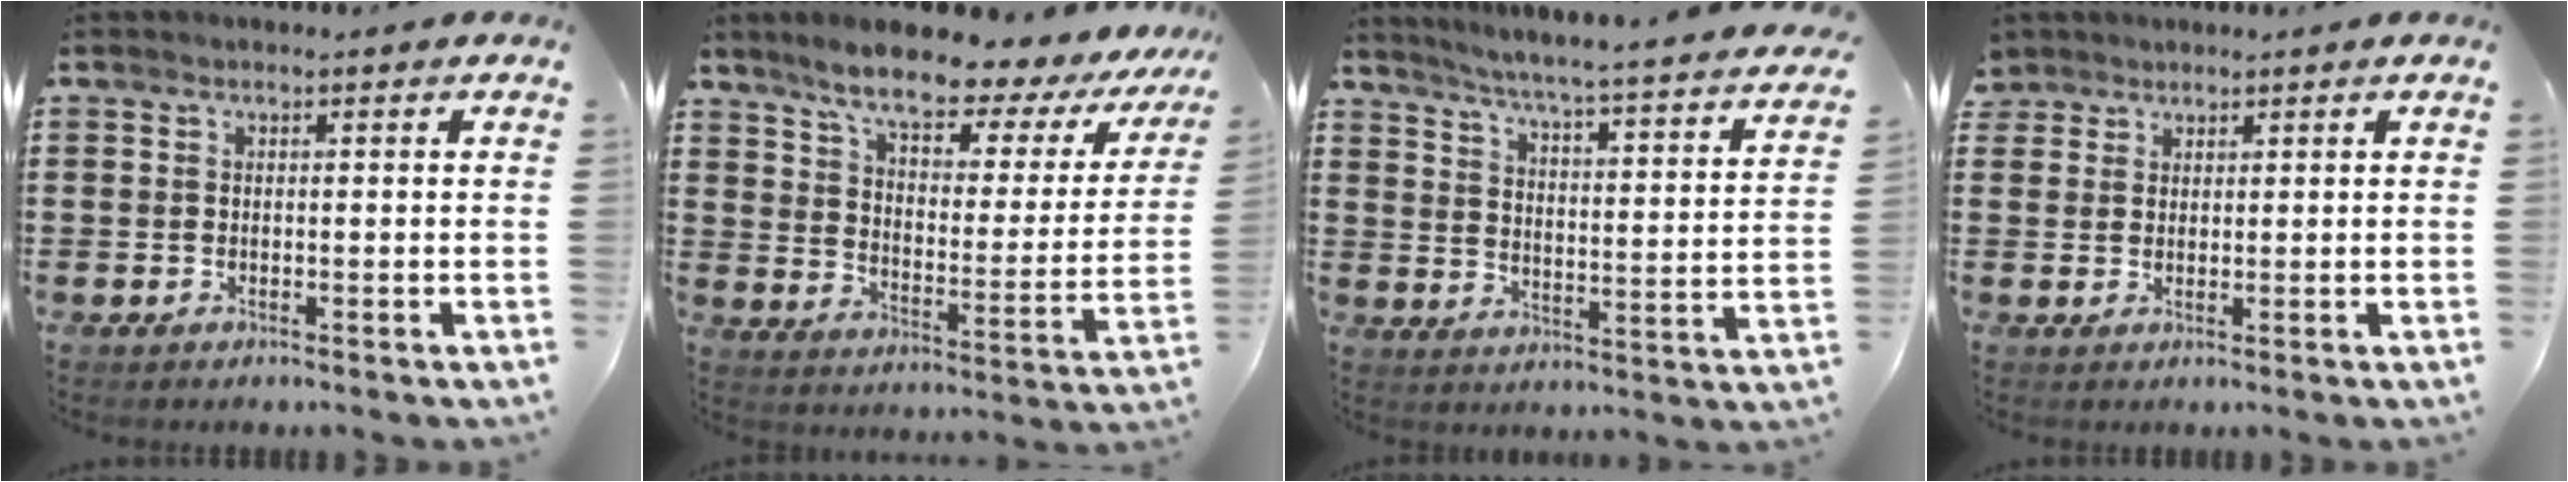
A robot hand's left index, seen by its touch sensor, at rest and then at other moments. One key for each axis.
{"total": 8.6, "fx": 7.0, "fy": 1.3, "fz": 4.9, "tx": -0.110, "ty": -0.042, "tz": 0.109}
{"total": 4.2, "fx": 3.7, "fy": -0.9, "fz": 1.8, "tx": -0.055, "ty": -0.042, "tz": 0.049}
{"total": 2.3, "fx": 1.8, "fy": 1.4, "fz": -0.1, "tx": -0.007, "ty": 0.008, "tz": 0.036}